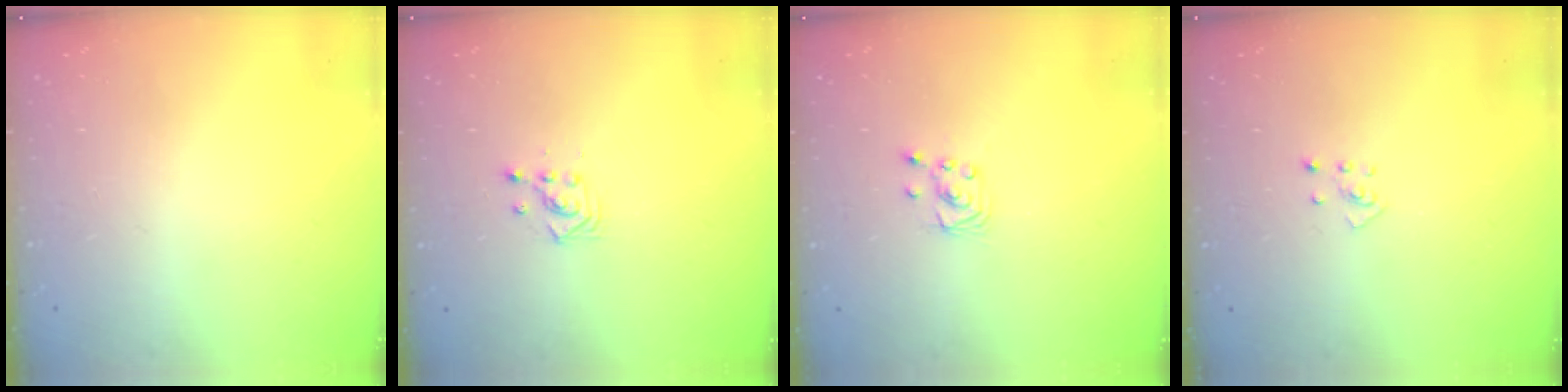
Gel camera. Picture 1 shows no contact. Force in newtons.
{"total": 3.4, "press": 3.4, "slide": 0.2}
{"total": 2.7, "press": 2.7, "slide": 0.2}
{"total": 3.6, "press": 3.6, "slide": 0.4}